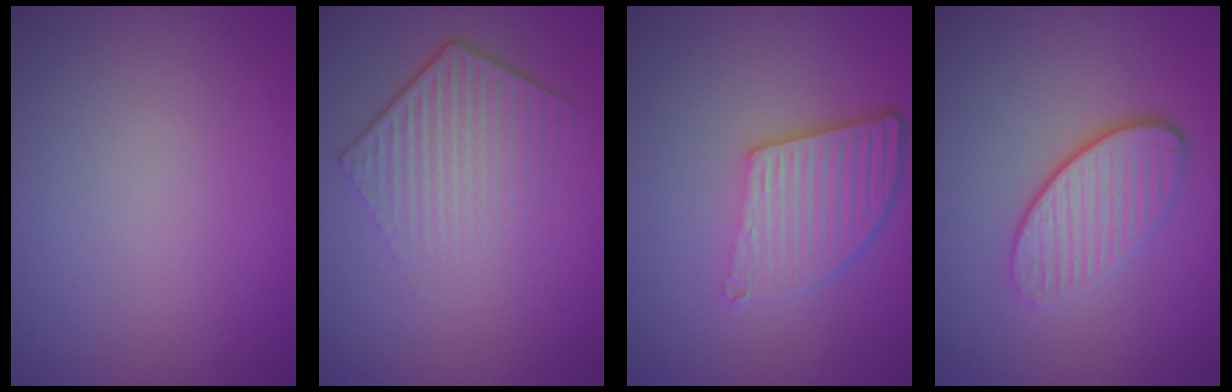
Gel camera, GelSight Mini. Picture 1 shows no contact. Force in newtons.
{"total": 4.3, "press": 3.0, "slide": 3.1}
{"total": 5.6, "press": 4.0, "slide": 4.0}
{"total": 4.1, "press": 3.0, "slide": 2.7}